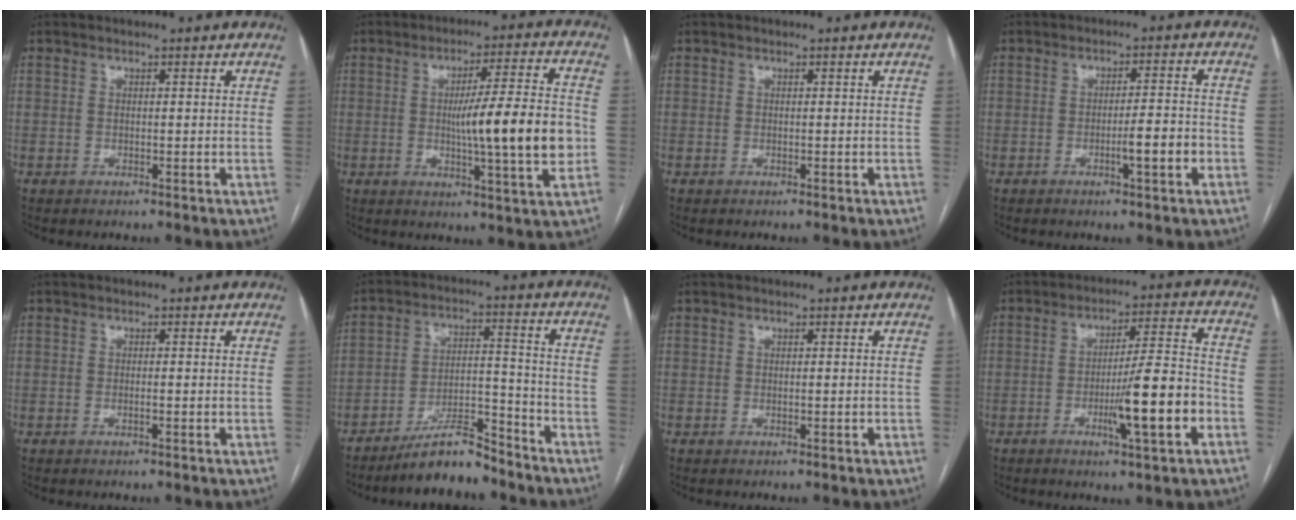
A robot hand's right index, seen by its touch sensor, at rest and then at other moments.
{"total": 13.8, "force": [-1.3, 0.2, 13.7], "torque": [-0.213, -0.003, -0.023]}
{"total": 0.0}
{"total": 5.1, "force": [-2.0, 0.2, 4.7], "torque": [-0.069, 0.000, -0.030]}
{"total": 0.5, "force": [-0.2, 0.0, 0.4], "torque": [-0.009, 0.000, -0.004]}
{"total": 9.1, "force": [-8.0, 1.9, 4.0], "torque": [-0.065, 0.015, -0.140]}
{"total": 0.0}
{"total": 11.8, "force": [-4.1, 0.2, 11.0], "torque": [-0.176, -0.003, -0.064]}